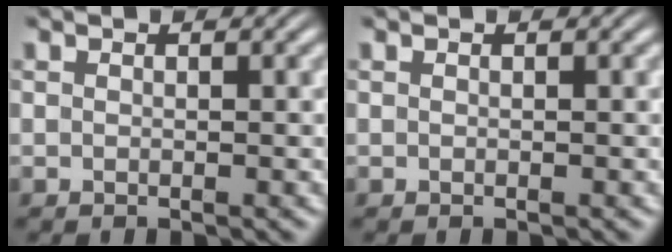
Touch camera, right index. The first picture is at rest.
{"total": 0.0}